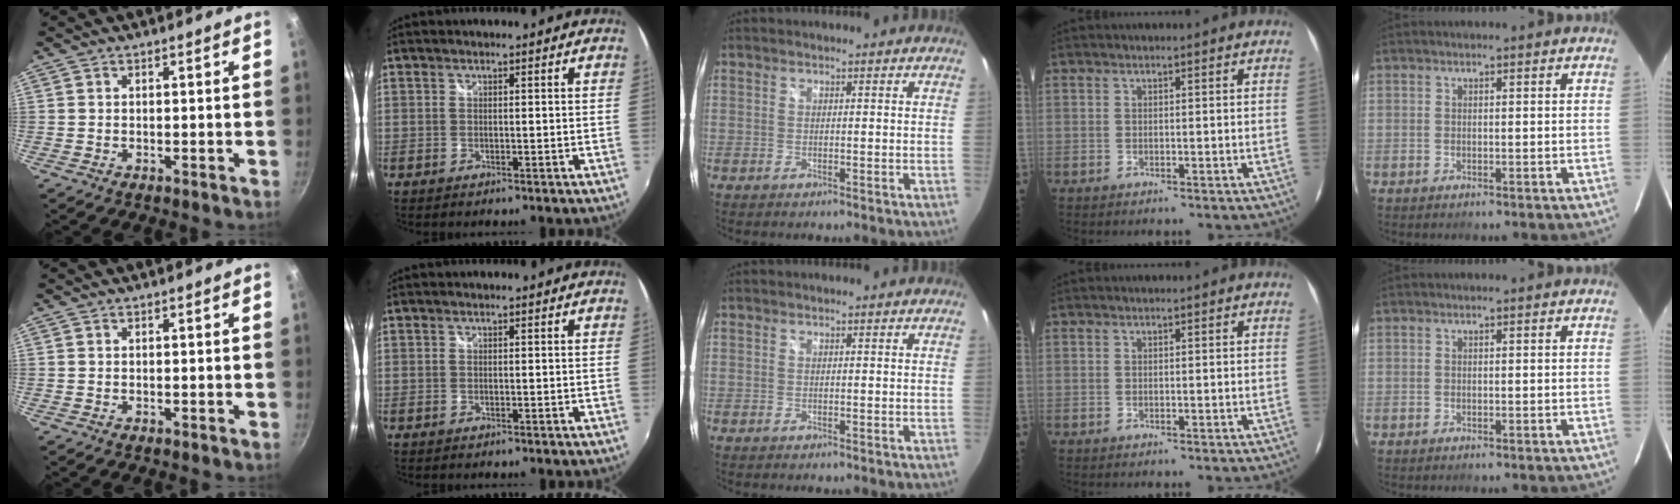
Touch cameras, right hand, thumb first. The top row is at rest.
{}